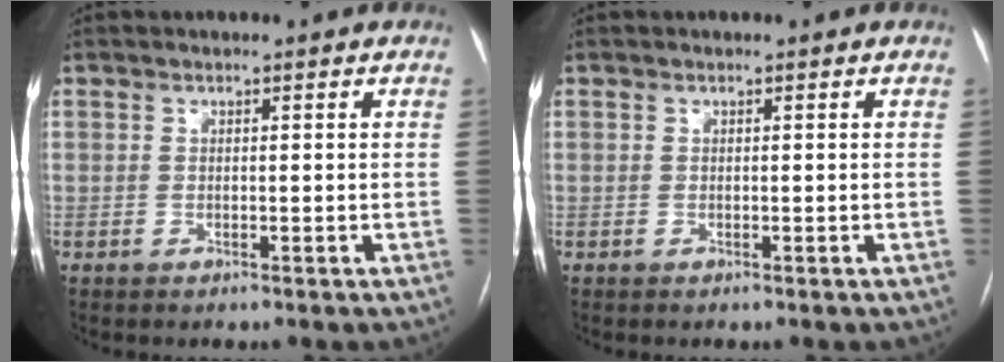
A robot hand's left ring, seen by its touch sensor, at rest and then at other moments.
{"total": 0.0}